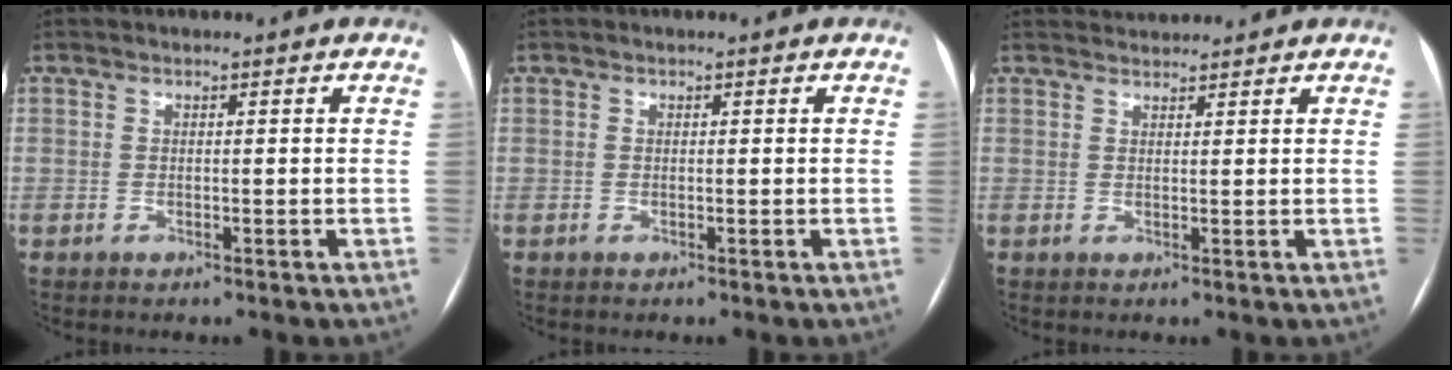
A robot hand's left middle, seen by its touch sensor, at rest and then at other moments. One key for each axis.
{"total": 0.0}
{"total": 2.6, "fx": 2.6, "fy": 0.2, "fz": -0.2, "tx": -0.003, "ty": 0.024, "tz": 0.049}